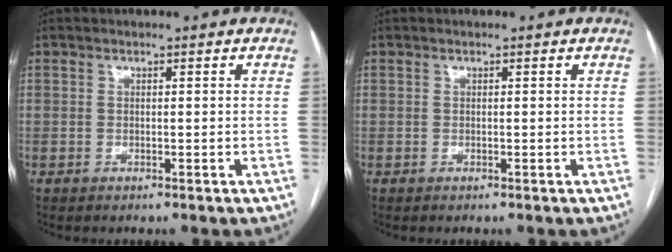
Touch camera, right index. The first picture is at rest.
{"total": 0.0}